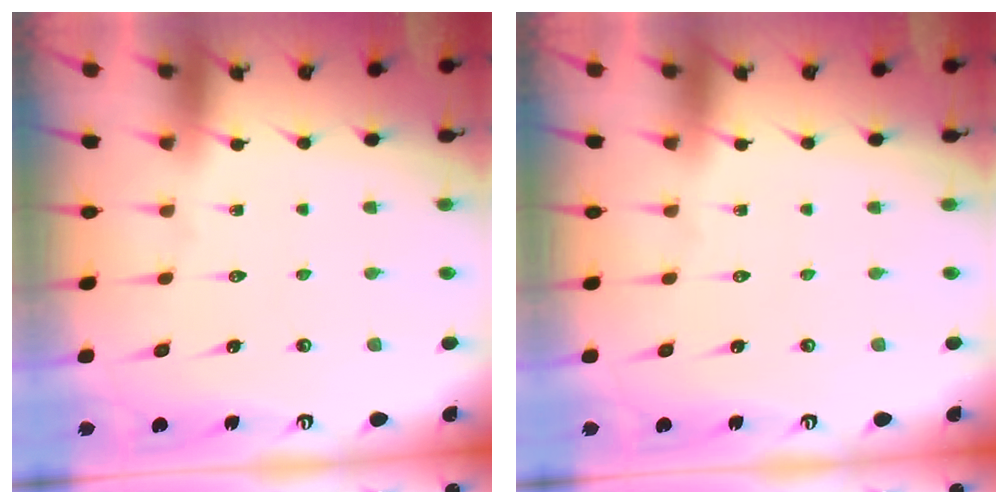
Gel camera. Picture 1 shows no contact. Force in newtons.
{"total": 0.0}